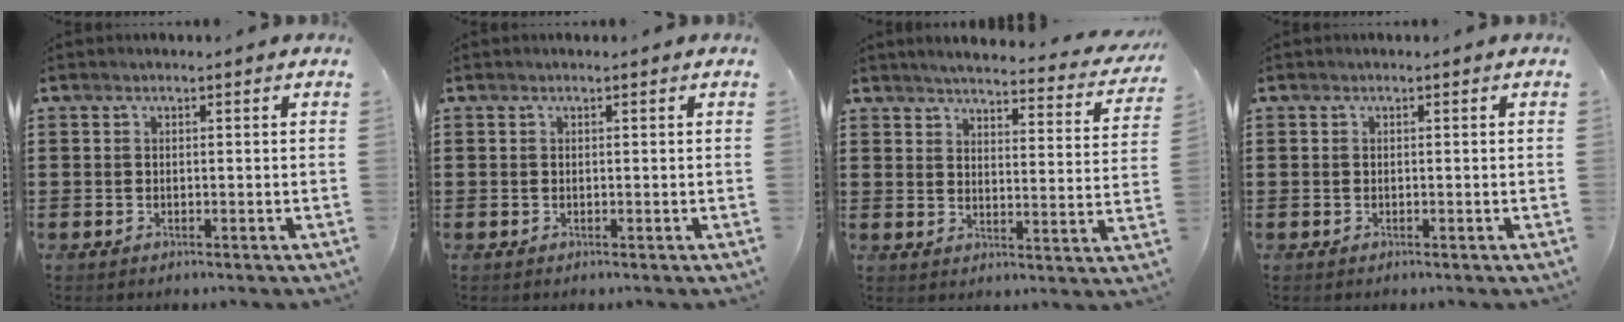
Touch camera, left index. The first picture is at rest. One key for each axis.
{"total": 0.0}
{"total": 3.8, "fx": 3.6, "fy": 0.0, "fz": 1.3, "tx": -0.037, "ty": -0.029, "tz": 0.055}
{"total": 0.0}